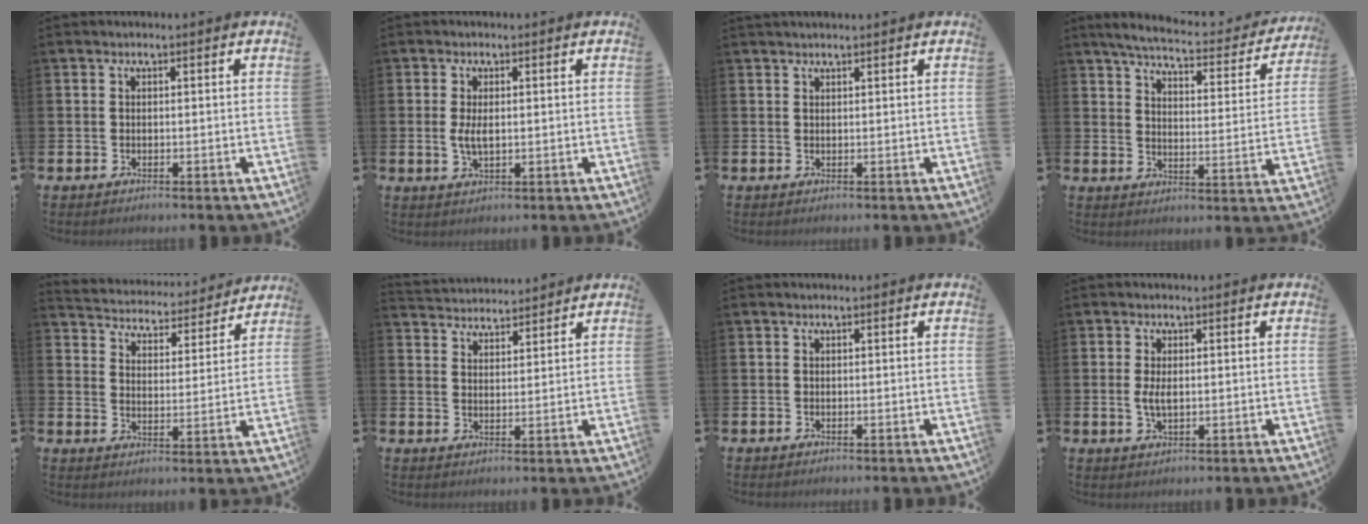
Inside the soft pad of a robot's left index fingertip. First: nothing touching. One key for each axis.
{"total": 2.8, "fx": 0.1, "fy": 1.2, "fz": 2.5, "tx": -0.040, "ty": 0.000, "tz": -0.002}
{"total": 0.8, "fx": 0.8, "fy": -0.1, "fz": 0.2, "tx": -0.004, "ty": 0.000, "tz": 0.015}
{"total": 5.5, "fx": 5.0, "fy": 0.8, "fz": 2.2, "tx": -0.062, "ty": -0.039, "tz": 0.081}
{"total": 4.4, "fx": 4.3, "fy": 1.0, "fz": 0.1, "tx": -0.025, "ty": -0.042, "tz": 0.069}
{"total": 3.8, "fx": 3.7, "fy": 0.5, "fz": -0.5, "tx": -0.012, "ty": -0.020, "tz": 0.069}
{"total": 0.0}
{"total": 2.6, "fx": 0.0, "fy": 1.1, "fz": 2.3, "tx": -0.037, "ty": -0.001, "tz": -0.003}